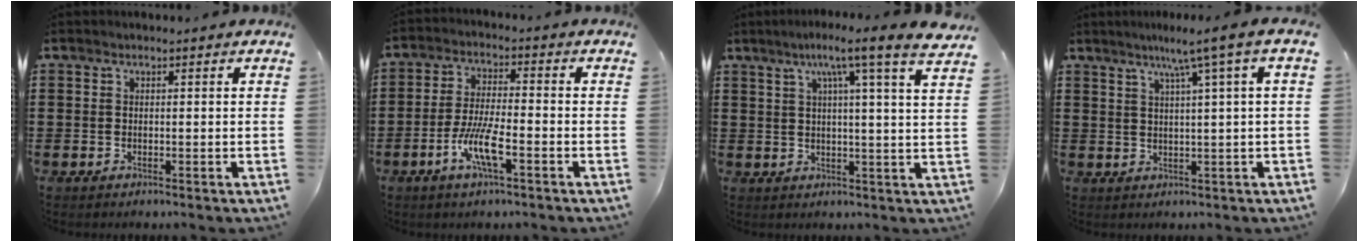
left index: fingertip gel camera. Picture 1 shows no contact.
{"total": 7.4, "force": [-3.4, 1.5, 6.4], "torque": [-0.143, -0.014, -0.069]}
{"total": 7.4, "force": [4.5, -0.6, 5.9], "torque": [-0.106, -0.025, 0.063]}
{"total": 5.3, "force": [2.4, -0.8, 4.6], "torque": [-0.096, -0.003, 0.035]}